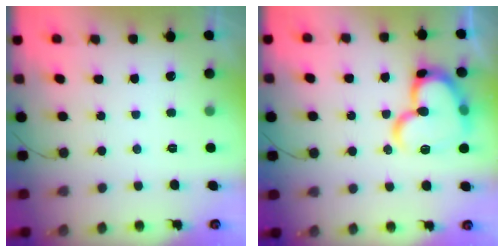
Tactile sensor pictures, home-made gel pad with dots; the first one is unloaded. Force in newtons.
{"total": 18.8, "press": 18.6, "slide": 2.2}